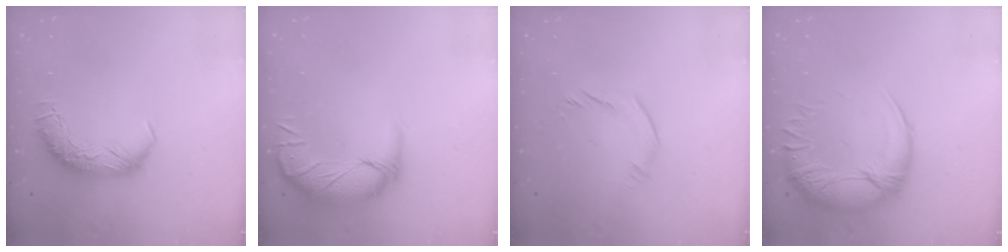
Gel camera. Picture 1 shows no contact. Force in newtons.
{"total": 4.1, "press": 3.4, "slide": 2.1}
{"total": 4.6, "press": 4.4, "slide": 1.3}
{"total": 4.8, "press": 2.9, "slide": 3.8}